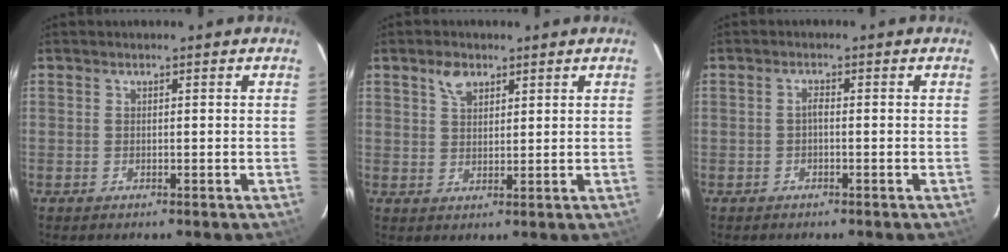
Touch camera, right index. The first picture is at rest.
{"total": 3.7, "force": [2.3, 2.2, 2.0], "torque": [-0.032, 0.011, 0.042]}
{"total": 1.0, "force": [-0.4, 0.3, 0.9], "torque": [-0.016, 0.007, -0.010]}